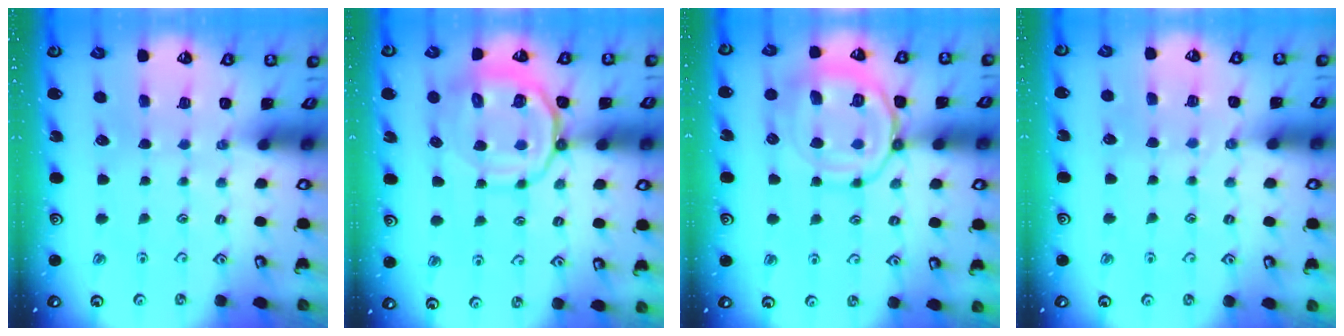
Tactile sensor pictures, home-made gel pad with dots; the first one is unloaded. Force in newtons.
{"total": 14.1, "press": 14.0, "slide": 2.1}
{"total": 16.1, "press": 16.0, "slide": 1.5}
{"total": 5.2, "press": 5.2, "slide": 0.7}